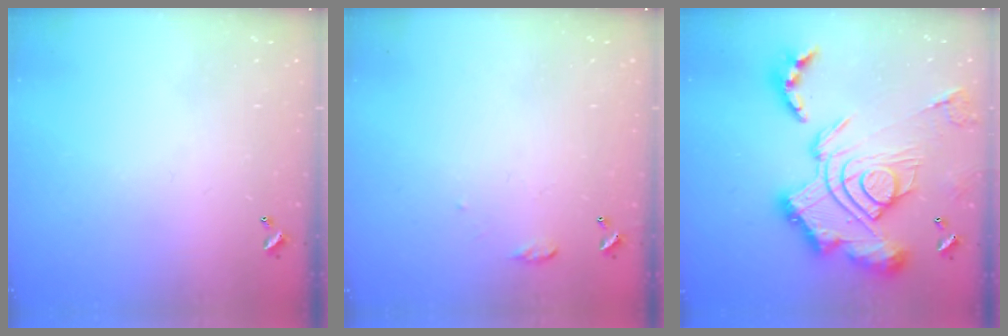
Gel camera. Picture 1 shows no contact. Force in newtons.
{"total": 5.9, "press": 5.8, "slide": 0.7}
{"total": 4.2, "press": 3.4, "slide": 2.5}